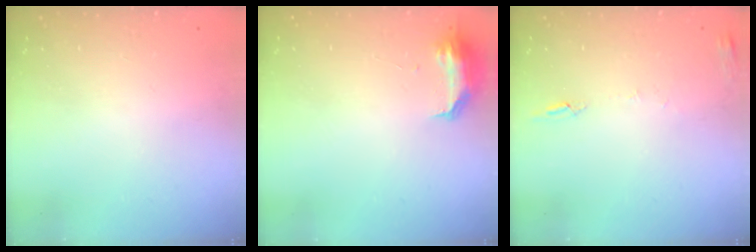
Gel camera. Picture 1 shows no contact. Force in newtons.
{"total": 8.5, "press": 8.4, "slide": 0.9}
{"total": 6.0, "press": 6.0, "slide": 0.6}